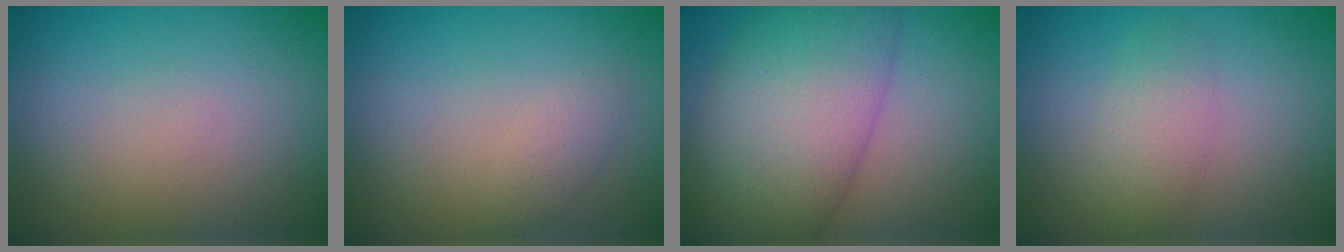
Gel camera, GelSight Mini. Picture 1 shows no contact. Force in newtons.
{"total": 1.1, "press": 1.1, "slide": 0.0}
{"total": 10.3, "press": 10.3, "slide": 0.3}
{"total": 2.6, "press": 2.6, "slide": 0.2}